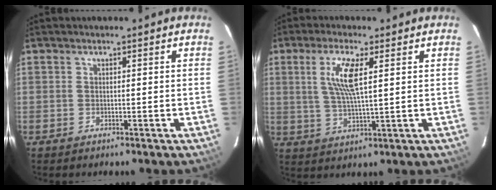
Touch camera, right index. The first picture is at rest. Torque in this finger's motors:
{"motor_torque": [0.82, 0.65, 0.45, 0.12]}